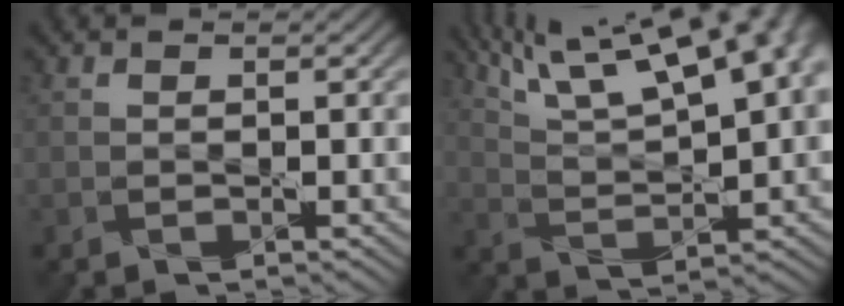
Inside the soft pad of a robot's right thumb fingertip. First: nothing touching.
{"total": 18.3, "force": [10.3, 6.1, 13.8], "torque": [-0.242, 0.039, 0.158]}